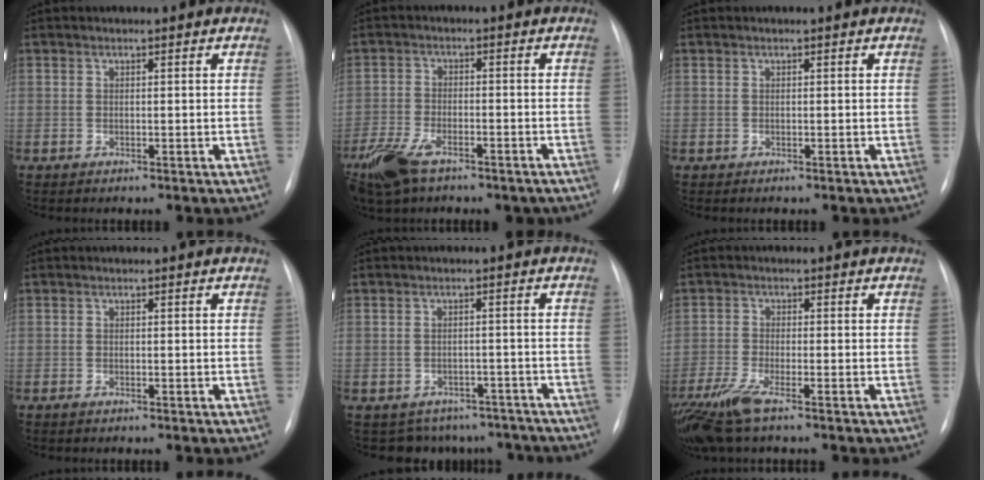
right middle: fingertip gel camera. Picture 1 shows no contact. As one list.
[{"total": 11.7, "force": [-7.9, 5.3, 6.9], "torque": [-0.148, -0.005, -0.126]}, {"total": 0.0}, {"total": 0.5, "force": [-0.4, 0.1, 0.3], "torque": [-0.009, -0.001, -0.008]}, {"total": 8.8, "force": [-7.5, 4.6, 0.1], "torque": [0.010, 0.023, -0.080]}, {"total": 7.7, "force": [-5.2, 1.2, 5.5], "torque": [-0.121, -0.018, -0.101]}]